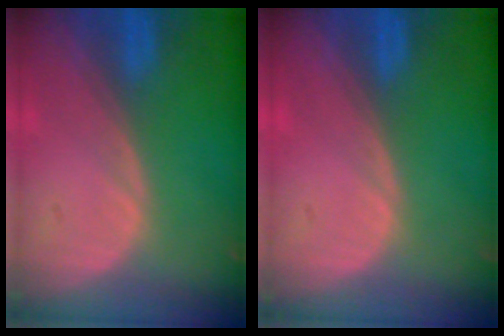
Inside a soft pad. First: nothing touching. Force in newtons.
{"total": 0.0}